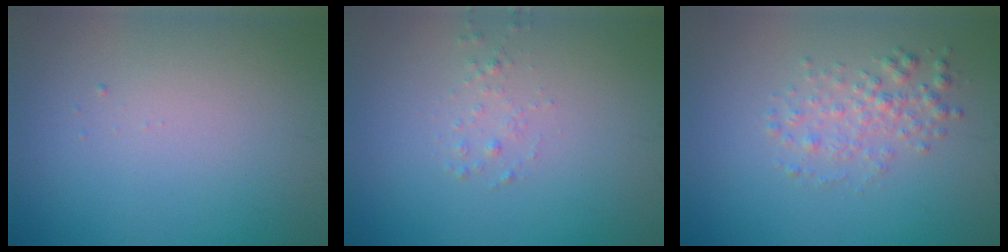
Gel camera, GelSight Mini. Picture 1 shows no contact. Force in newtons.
{"total": 0.8, "press": 0.7, "slide": 0.1}
{"total": 2.2, "press": 2.2, "slide": 0.0}